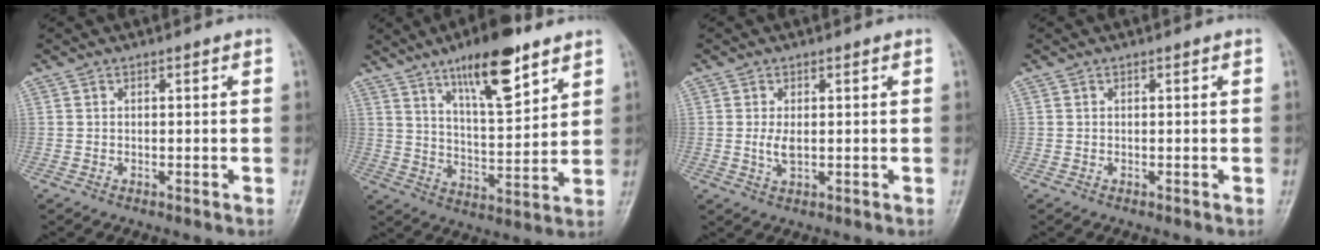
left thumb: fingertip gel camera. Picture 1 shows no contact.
{"total": 14.8, "force": [9.2, 4.4, 10.6], "torque": [-0.149, -0.051, 0.155]}
{"total": 2.7, "force": [0.1, 1.3, 2.4], "torque": [-0.049, -0.007, 0.004]}
{"total": 0.0}